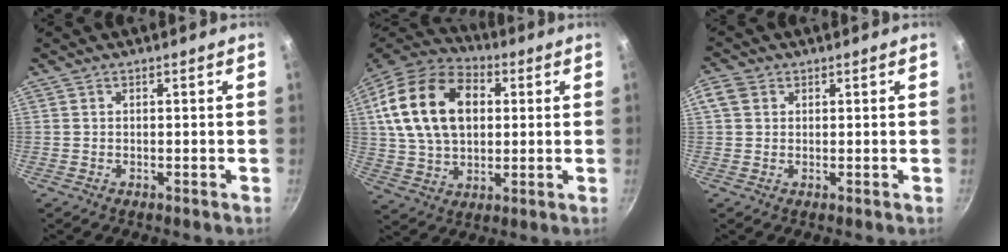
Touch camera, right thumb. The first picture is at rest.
{"total": 21.3, "force": [4.4, 14.4, 15.0], "torque": [-0.257, 0.016, 0.073]}
{"total": 3.5, "force": [1.1, 2.8, 1.8], "torque": [-0.030, 0.004, 0.016]}